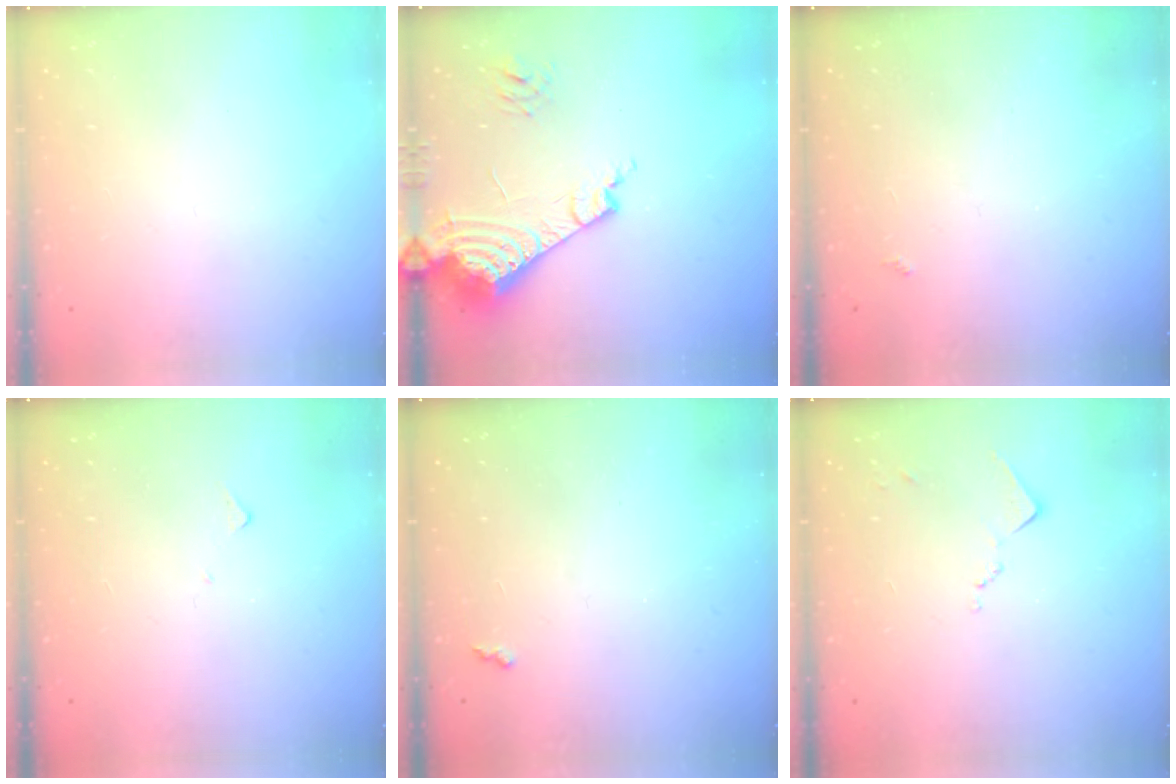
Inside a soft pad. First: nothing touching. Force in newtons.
{"total": 16.3, "press": 16.1, "slide": 2.2}
{"total": 2.1, "press": 2.1, "slide": 0.4}
{"total": 6.6, "press": 6.6, "slide": 0.6}
{"total": 1.9, "press": 1.8, "slide": 0.5}
{"total": 7.3, "press": 7.2, "slide": 0.9}